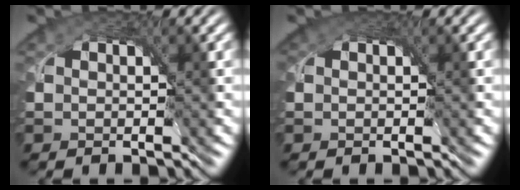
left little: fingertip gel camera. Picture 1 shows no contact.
{"total": 1.0, "force": [0.6, 0.7, 0.5], "torque": [-0.012, 0.002, 0.006]}